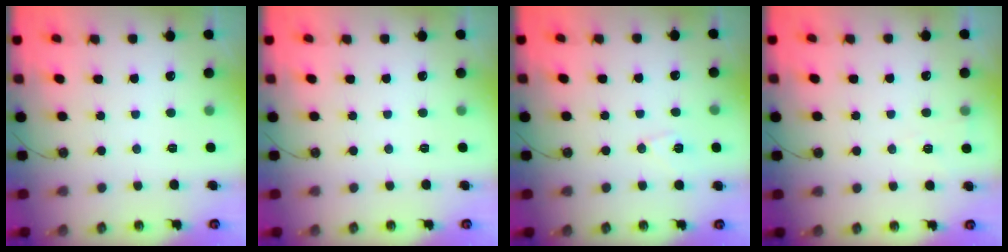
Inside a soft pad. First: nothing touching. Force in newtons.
{"total": 0.0}
{"total": 7.8, "press": 7.7, "slide": 1.3}
{"total": 5.3, "press": 3.6, "slide": 4.0}